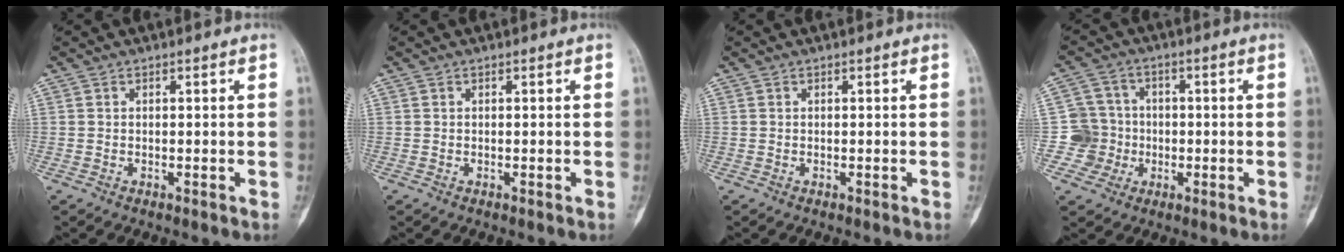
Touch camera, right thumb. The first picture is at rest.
{"total": 0.0}
{"total": 0.0}
{"total": 7.1, "force": [-1.4, 7.0, 0.0], "torque": [0.044, 0.021, -0.033]}